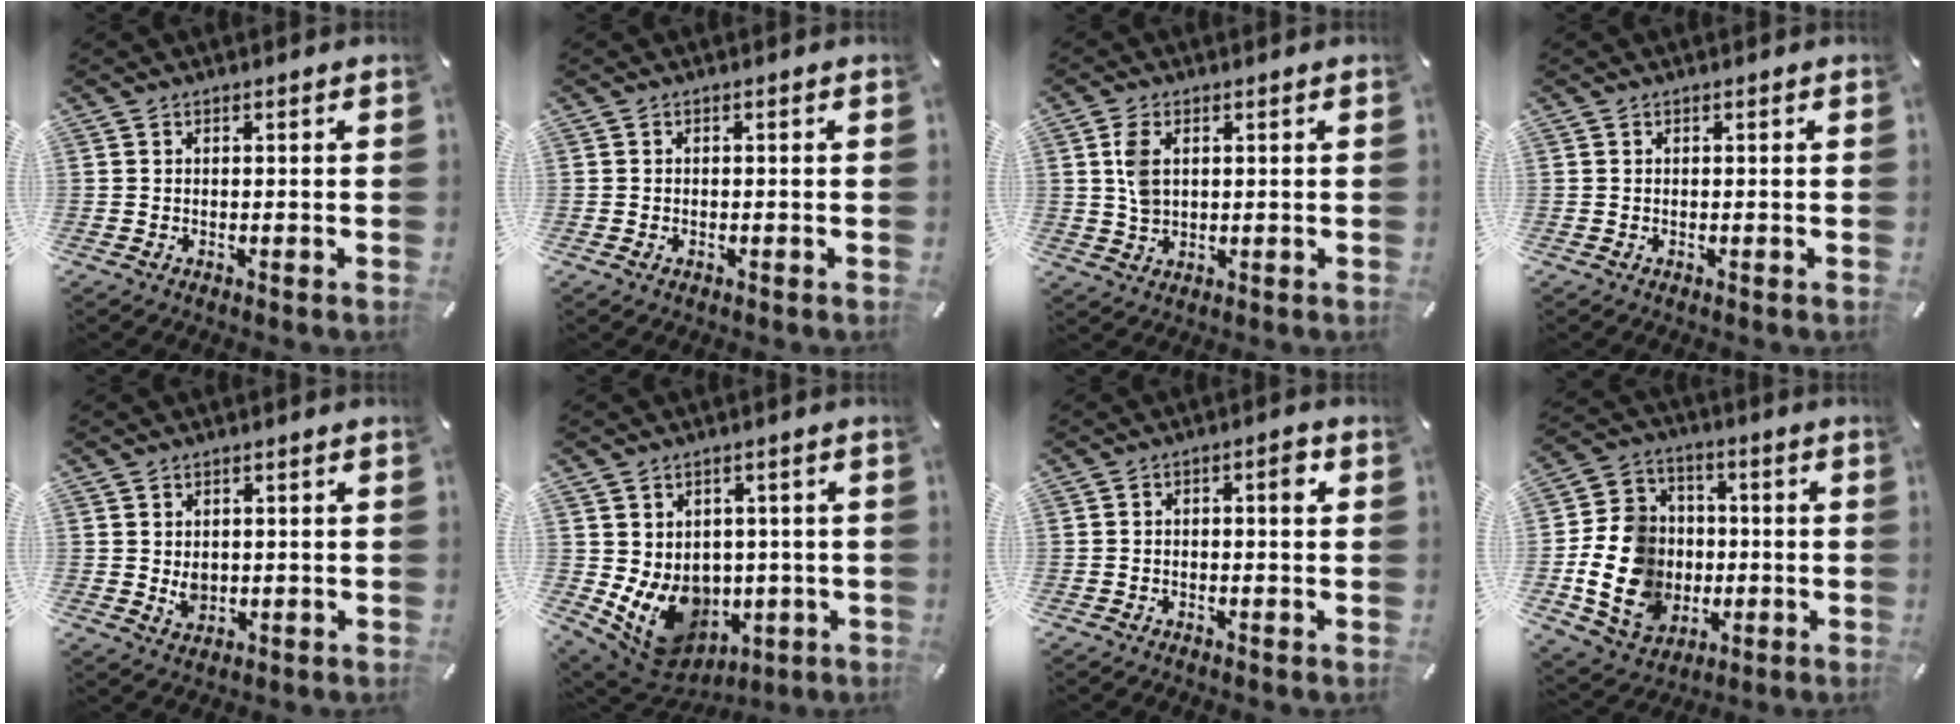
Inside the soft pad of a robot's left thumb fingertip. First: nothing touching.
{"total": 1.0, "force": [-0.5, 0.6, 0.7], "torque": [-0.013, 0.000, -0.009]}
{"total": 5.3, "force": [1.3, 3.3, 3.9], "torque": [-0.090, 0.000, 0.017]}
{"total": 0.0}
{"total": 3.4, "force": [0.1, 2.9, 1.8], "torque": [-0.025, -0.005, -0.002]}
{"total": 11.5, "force": [-1.4, 10.0, 5.4], "torque": [-0.112, -0.016, -0.015]}
{"total": 3.4, "force": [-0.2, 1.4, 3.1], "torque": [-0.051, 0.012, -0.009]}
{"total": 16.5, "force": [-3.4, 14.2, 7.5], "torque": [-0.169, 0.022, -0.053]}